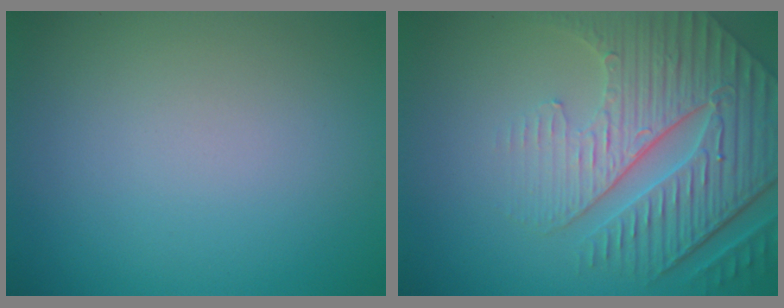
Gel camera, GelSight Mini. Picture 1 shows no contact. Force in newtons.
{"total": 8.0, "press": 5.8, "slide": 5.5}